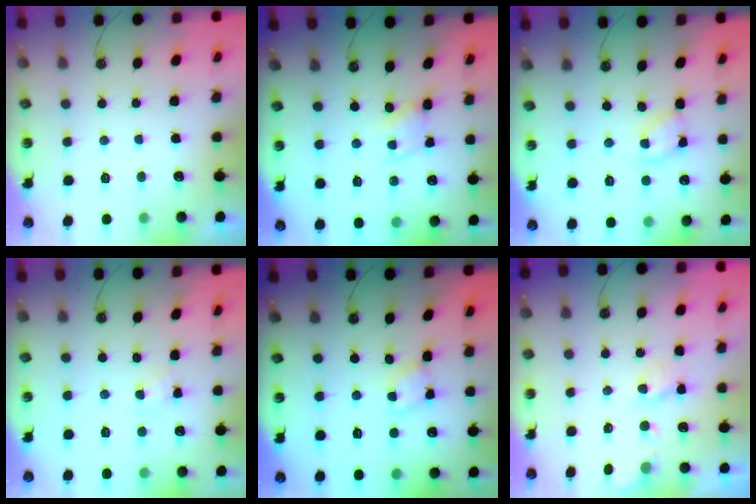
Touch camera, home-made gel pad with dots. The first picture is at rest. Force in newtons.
{"total": 1.4, "press": 1.4, "slide": 0.2}
{"total": 10.1, "press": 10.1, "slide": 0.5}
{"total": 5.5, "press": 5.4, "slide": 0.7}
{"total": 2.7, "press": 2.7, "slide": 0.4}
{"total": 3.4, "press": 3.4, "slide": 0.5}